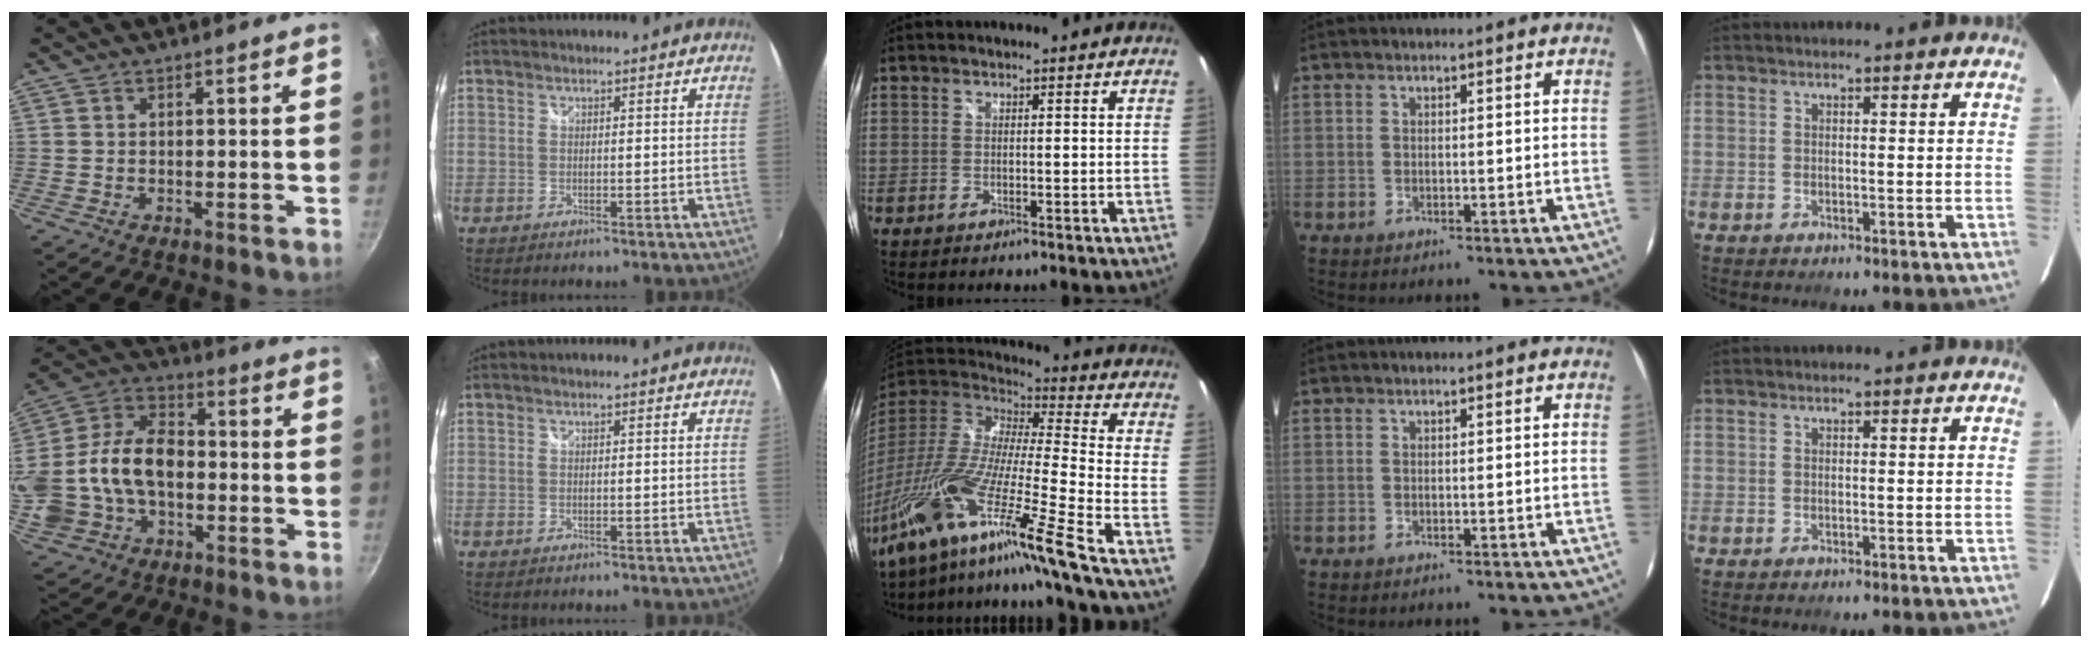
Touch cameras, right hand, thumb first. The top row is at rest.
{"thumb": {"total": 20.9, "force": [-2.3, 14.5, 14.8], "torque": [-0.288, 0.048, -0.043]}, "middle": {"total": 28.5, "force": [-19.5, -0.6, 20.8], "torque": [-0.324, -0.087, -0.352]}}